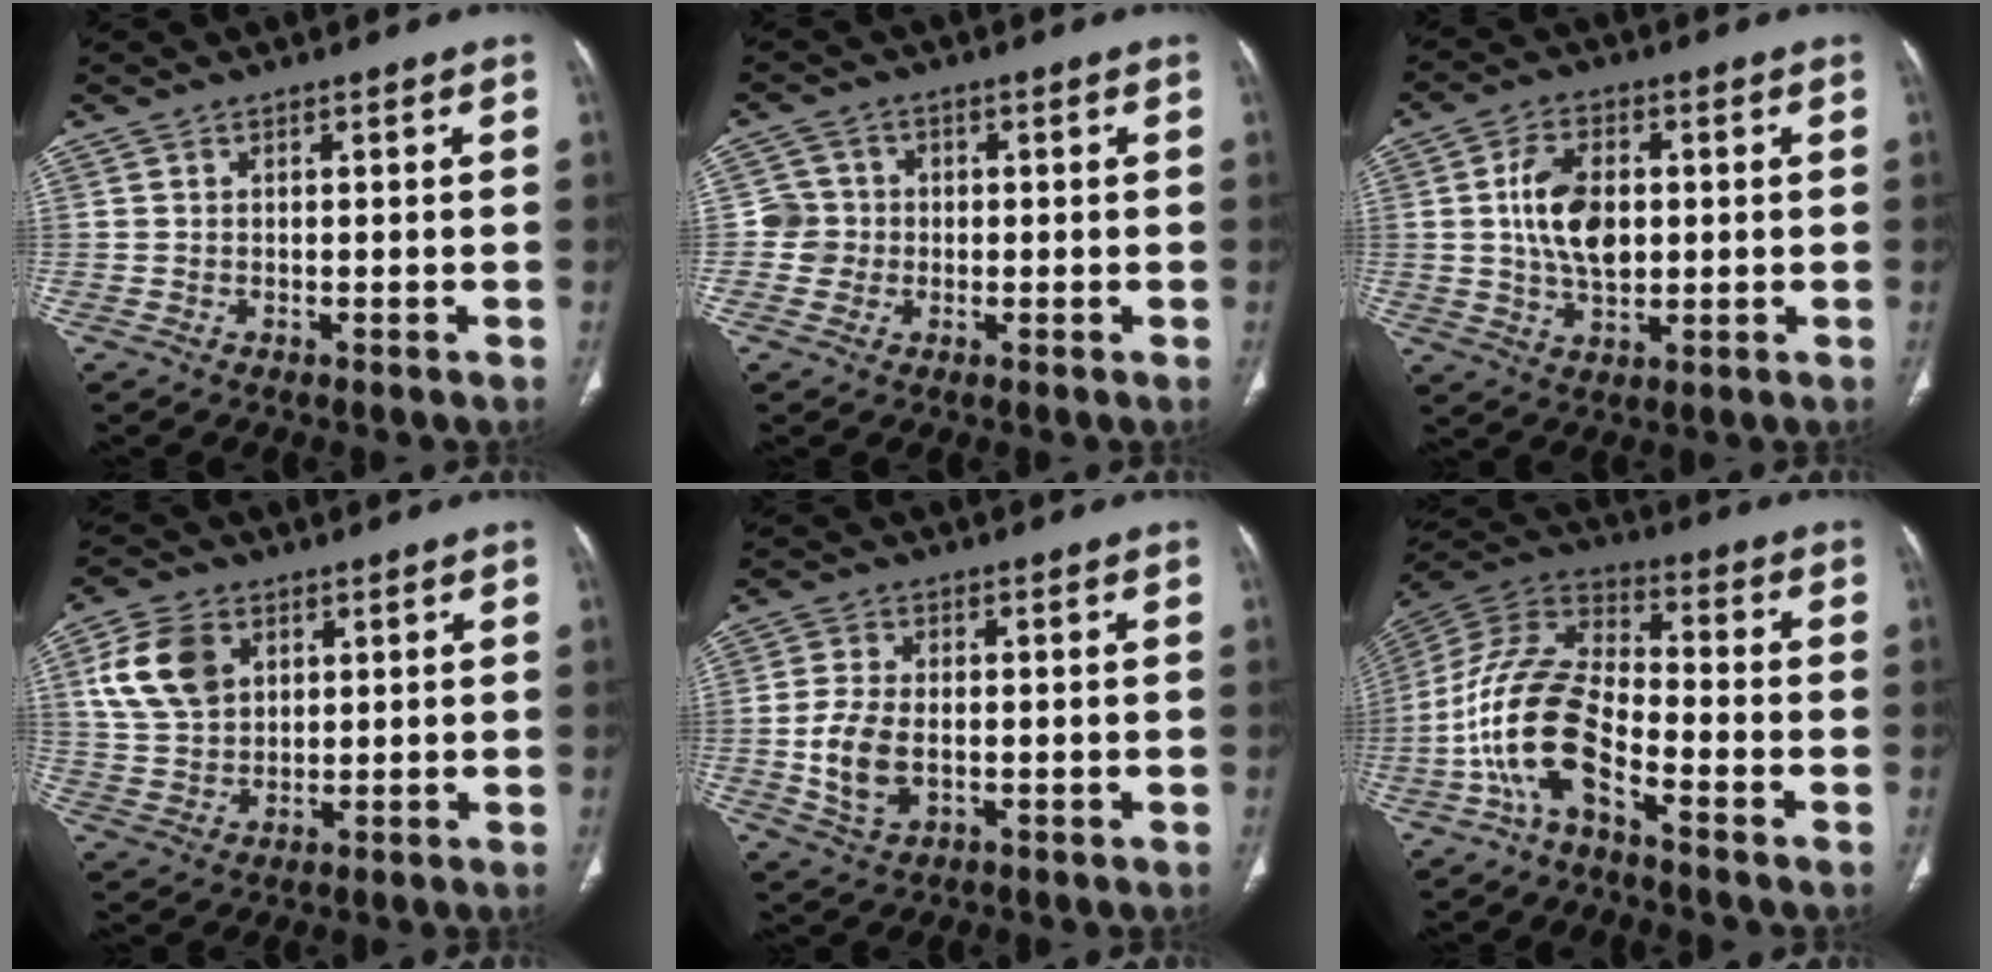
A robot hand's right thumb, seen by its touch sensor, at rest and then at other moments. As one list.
[{"total": 4.0, "force": [-0.2, 4.0, 0.2], "torque": [0.025, 0.011, -0.010]}, {"total": 10.2, "force": [1.1, 6.2, 8.1], "torque": [-0.138, -0.002, 0.026]}, {"total": 10.8, "force": [3.8, 7.7, 6.5], "torque": [-0.111, -0.006, 0.076]}, {"total": 8.1, "force": [-0.8, 4.9, 6.3], "torque": [-0.129, 0.000, -0.010]}, {"total": 15.4, "force": [-6.3, 6.9, 12.3], "torque": [-0.253, 0.051, -0.130]}]